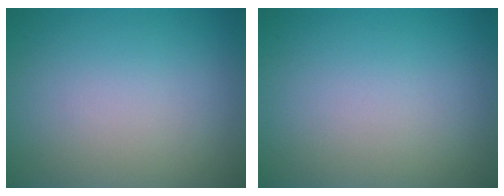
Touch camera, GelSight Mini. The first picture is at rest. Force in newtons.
{"total": 0.0}